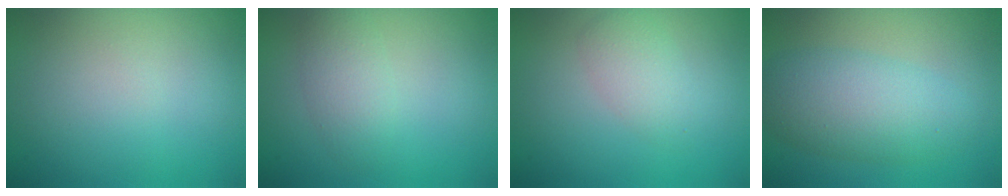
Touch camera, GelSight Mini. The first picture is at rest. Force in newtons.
{"total": 2.4, "press": 2.4, "slide": 0.1}
{"total": 2.5, "press": 2.5, "slide": 0.1}
{"total": 5.4, "press": 5.4, "slide": 0.1}